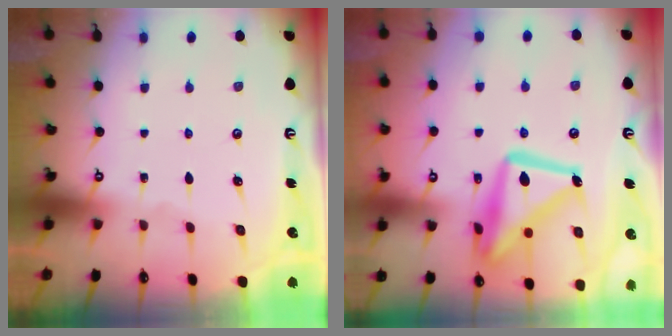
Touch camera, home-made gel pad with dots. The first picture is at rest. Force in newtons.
{"total": 17.7, "press": 17.6, "slide": 1.3}